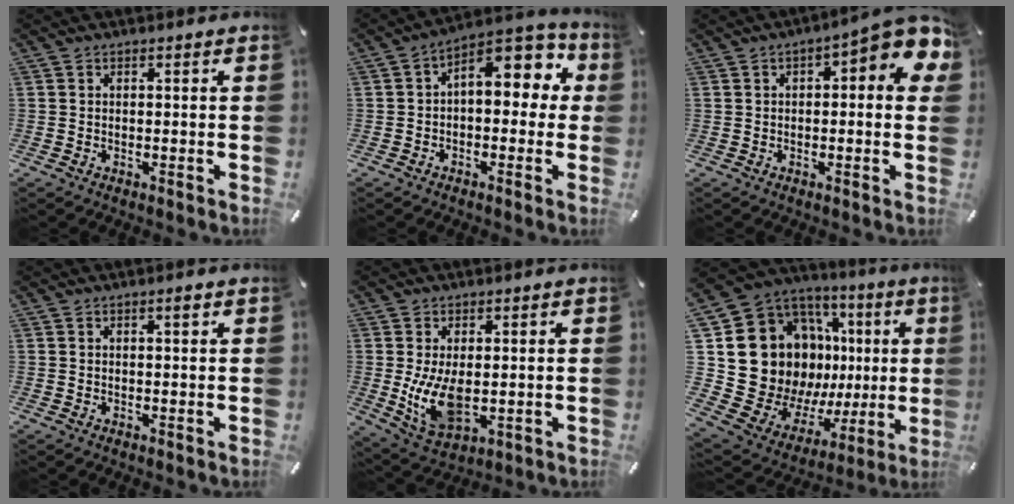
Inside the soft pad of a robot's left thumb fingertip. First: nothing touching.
{"total": 9.8, "force": [3.6, 5.5, 7.2], "torque": [-0.099, -0.031, 0.059]}
{"total": 7.8, "force": [2.4, 2.7, 7.0], "torque": [-0.091, -0.019, 0.038]}
{"total": 1.1, "force": [0.5, 0.0, 0.9], "torque": [-0.018, 0.001, 0.007]}
{"total": 10.1, "force": [-0.1, 5.7, 8.4], "torque": [-0.180, -0.020, -0.001]}
{"total": 23.5, "force": [4.1, 17.9, 14.6], "torque": [-0.231, -0.059, 0.122]}